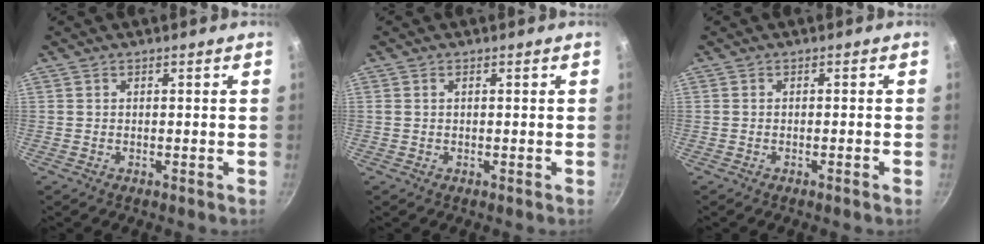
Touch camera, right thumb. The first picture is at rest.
{"total": 0.5, "force": [0.3, 0.3, 0.4], "torque": [-0.008, 0.002, 0.005]}
{"total": 0.8, "force": [-0.5, -0.1, 0.6], "torque": [-0.021, 0.007, -0.009]}